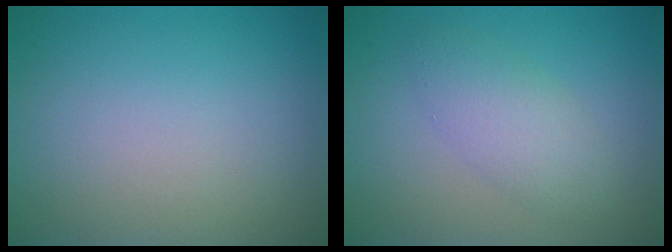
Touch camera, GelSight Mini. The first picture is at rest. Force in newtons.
{"total": 3.0, "press": 3.0, "slide": 0.1}